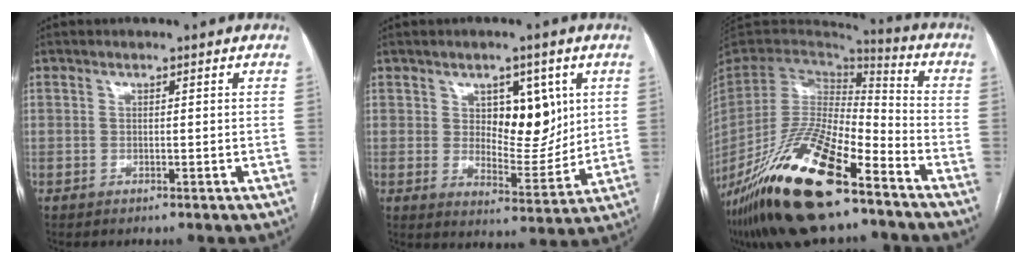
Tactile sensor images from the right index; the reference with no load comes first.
{"total": 9.2, "force": [3.0, 4.7, 7.3], "torque": [-0.101, 0.004, 0.055]}
{"total": 25.0, "force": [-15.9, 6.2, 18.2], "torque": [-0.374, -0.044, -0.286]}